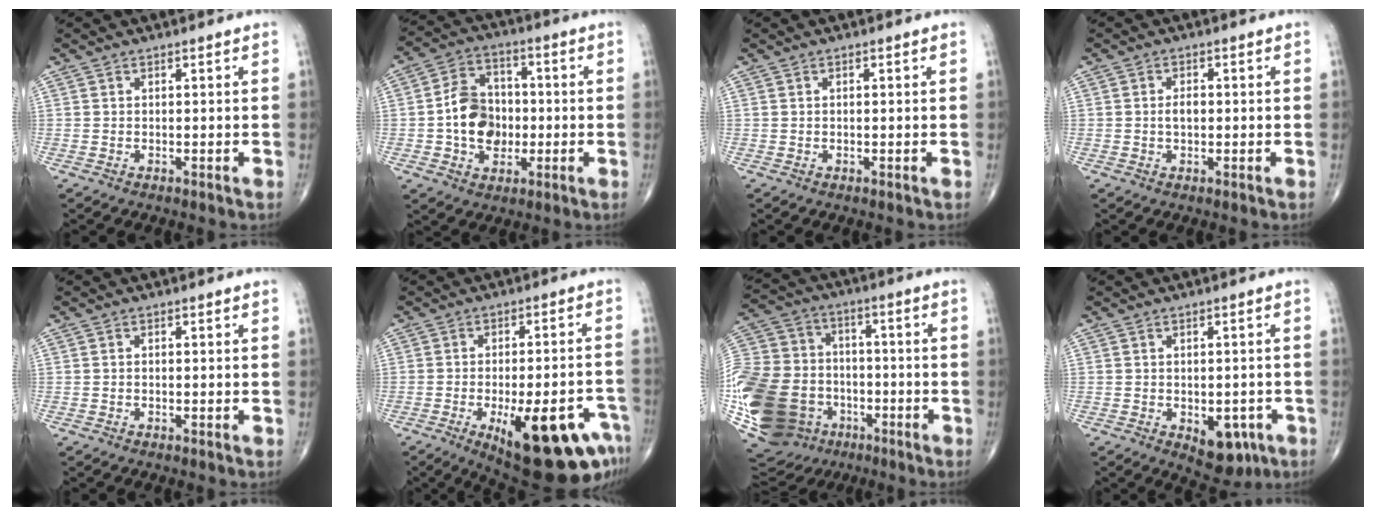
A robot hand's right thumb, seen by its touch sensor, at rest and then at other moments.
{"total": 11.5, "force": [-1.2, 8.8, 7.4], "torque": [-0.098, 0.024, -0.026]}
{"total": 0.0}
{"total": 2.4, "force": [-0.1, 1.4, 1.9], "torque": [-0.033, 0.004, -0.004]}
{"total": 0.0}
{"total": 21.1, "force": [-9.9, 7.5, 17.0], "torque": [-0.165, 0.029, -0.121]}
{"total": 33.8, "force": [-11.1, 25.7, 19.0], "torque": [-0.496, 0.047, -0.191]}
{"total": 7.5, "force": [-2.8, 4.4, 5.4], "torque": [-0.038, 0.007, -0.021]}